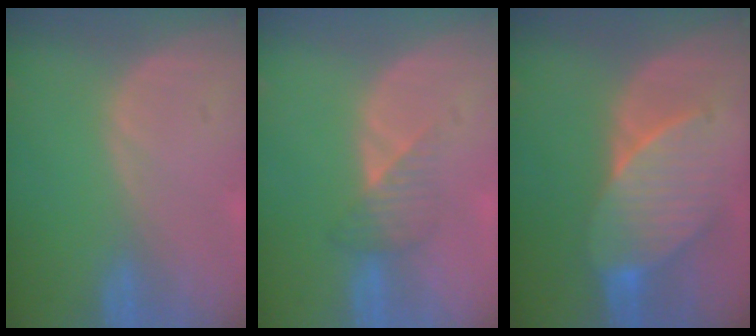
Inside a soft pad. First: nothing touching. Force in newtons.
{"total": 3.3, "press": 3.1, "slide": 1.0}
{"total": 7.5, "press": 7.4, "slide": 0.5}